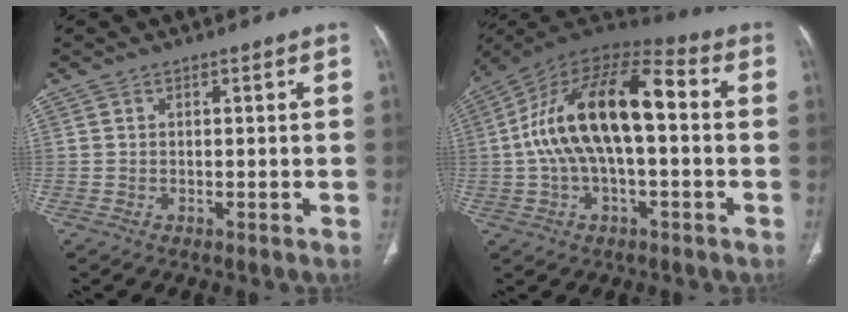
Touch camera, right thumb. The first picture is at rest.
{"total": 19.5, "force": [0.7, 9.0, 17.2], "torque": [-0.314, 0.050, 0.004]}